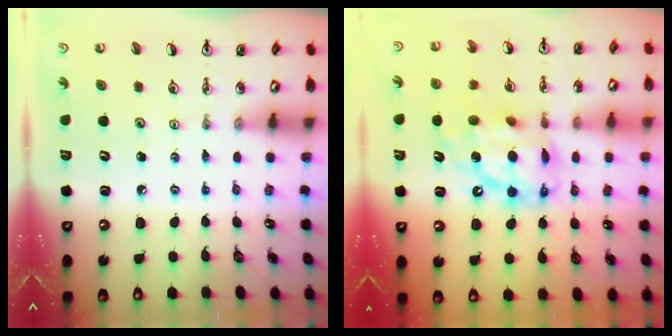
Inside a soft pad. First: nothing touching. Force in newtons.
{"total": 15.9, "press": 15.9, "slide": 1.4}